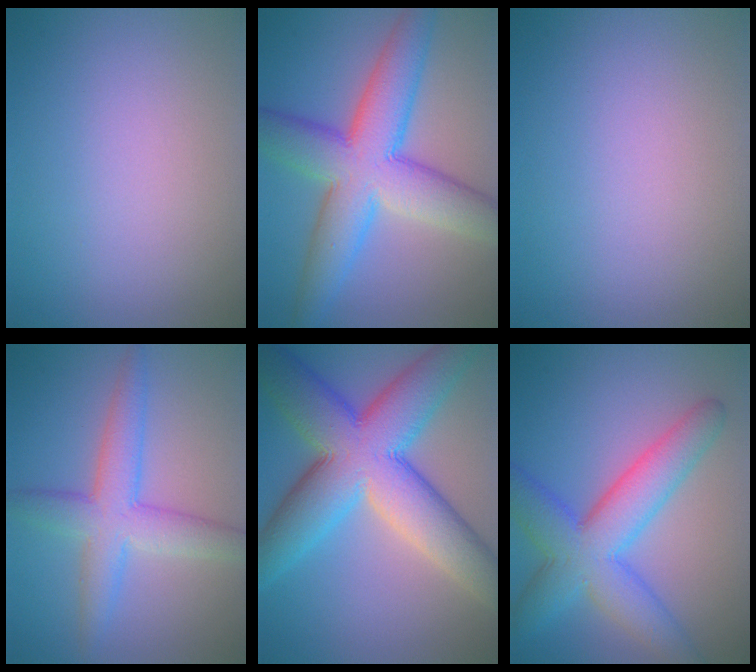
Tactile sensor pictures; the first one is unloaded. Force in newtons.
{"total": 10.2, "press": 10.2, "slide": 0.2}
{"total": 0.0}
{"total": 5.2, "press": 5.2, "slide": 0.2}
{"total": 12.8, "press": 12.7, "slide": 0.6}
{"total": 7.7, "press": 7.7, "slide": 0.2}